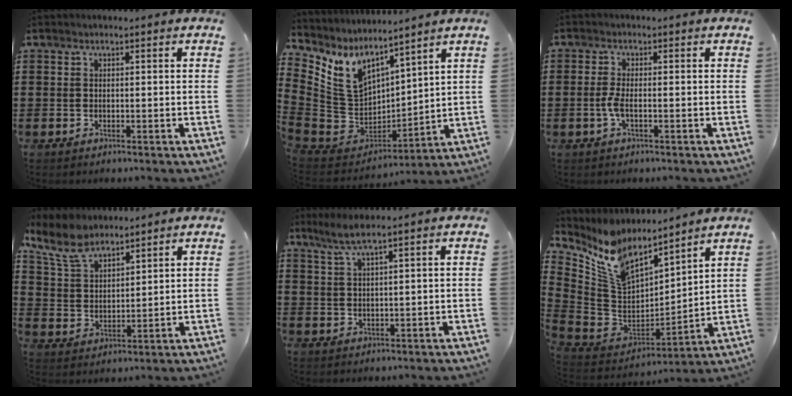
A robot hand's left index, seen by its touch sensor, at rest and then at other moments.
{"total": 8.4, "force": [4.6, 5.4, 4.6], "torque": [-0.137, -0.044, 0.086]}
{"total": 2.6, "force": [-0.8, 0.6, 2.4], "torque": [-0.059, -0.004, -0.019]}
{"total": 7.6, "force": [6.2, 2.7, 3.3], "torque": [-0.091, -0.011, 0.118]}
{"total": 3.3, "force": [2.2, -0.3, 2.4], "torque": [-0.052, 0.000, 0.040]}
{"total": 10.2, "force": [7.7, 3.8, 5.5], "torque": [-0.150, -0.058, 0.136]}